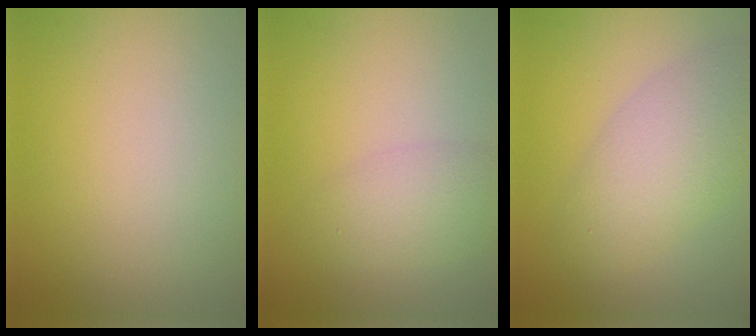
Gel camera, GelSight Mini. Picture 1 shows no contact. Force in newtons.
{"total": 3.0, "press": 3.0, "slide": 0.0}
{"total": 5.5, "press": 5.5, "slide": 0.3}